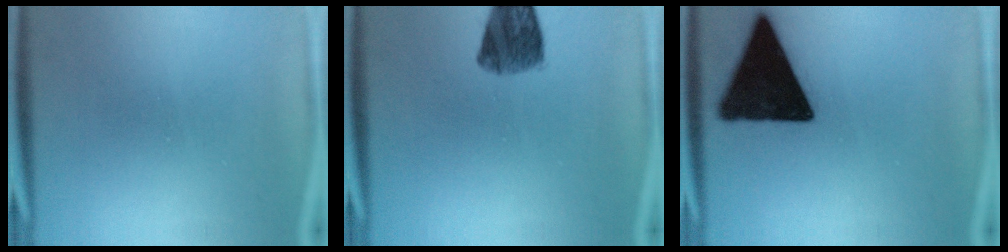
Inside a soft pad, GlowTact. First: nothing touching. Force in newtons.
{"total": 6.5}
{"total": 14.3}